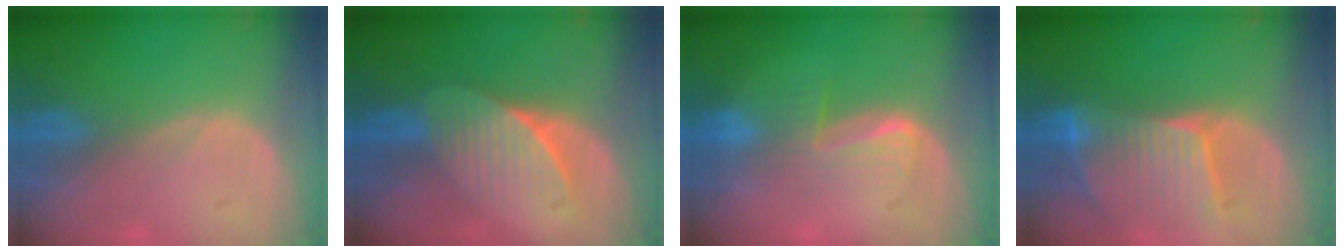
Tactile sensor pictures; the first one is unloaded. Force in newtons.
{"total": 7.4, "press": 6.6, "slide": 3.4}
{"total": 4.5, "press": 4.5, "slide": 0.5}
{"total": 9.2, "press": 8.1, "slide": 4.3}